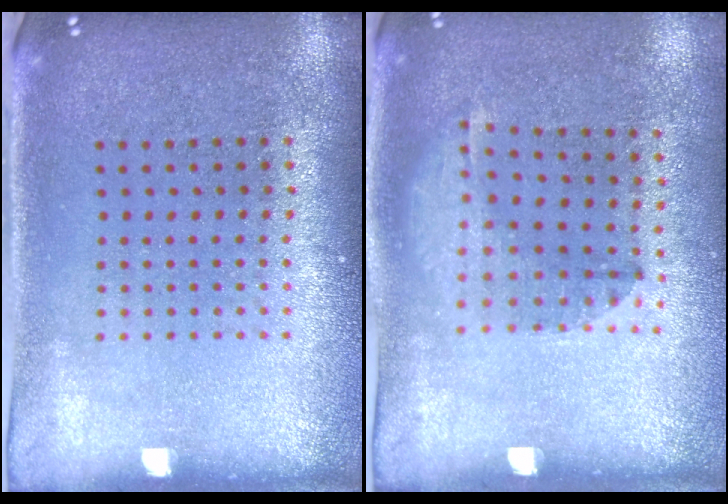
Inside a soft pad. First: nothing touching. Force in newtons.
{"total": 1.3, "press": 1.0, "slide": 0.8}